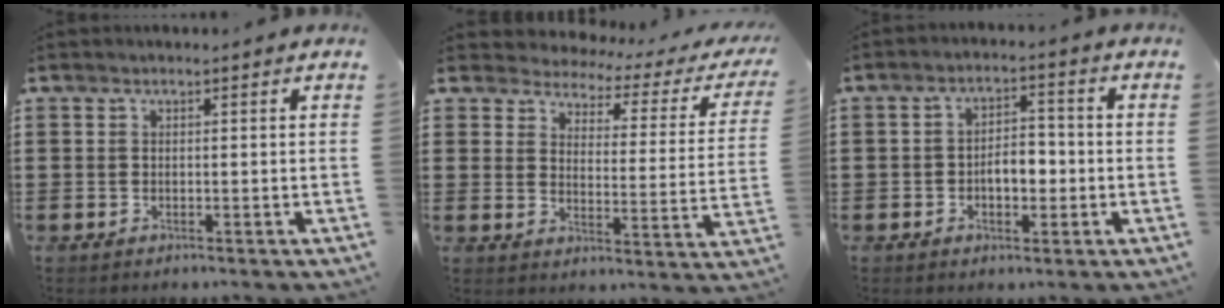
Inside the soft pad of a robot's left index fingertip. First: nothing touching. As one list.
[{"total": 2.6, "force": [2.5, 0.6, 0.3], "torque": [-0.029, -0.023, 0.034]}, {"total": 4.7, "force": [-1.0, 2.5, 3.9], "torque": [-0.063, 0.006, -0.023]}]